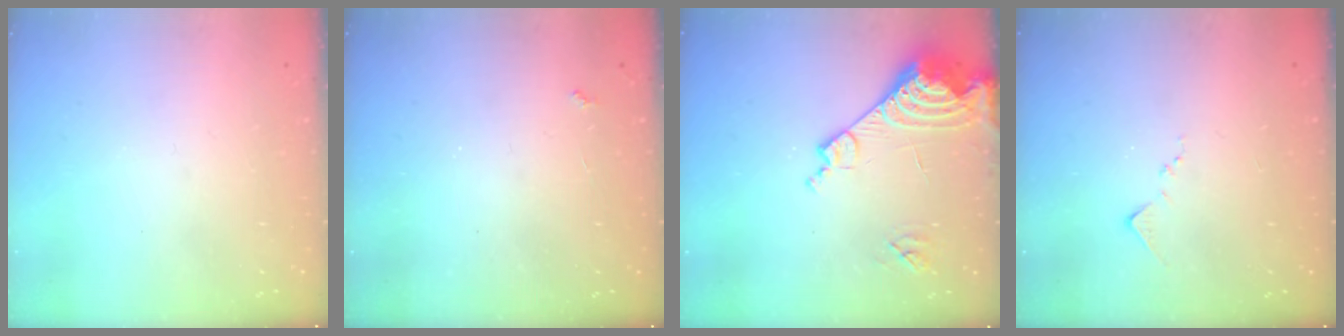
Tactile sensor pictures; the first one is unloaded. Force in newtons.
{"total": 2.2, "press": 2.1, "slide": 0.4}
{"total": 15.0, "press": 14.9, "slide": 1.6}
{"total": 7.0, "press": 7.0, "slide": 0.2}